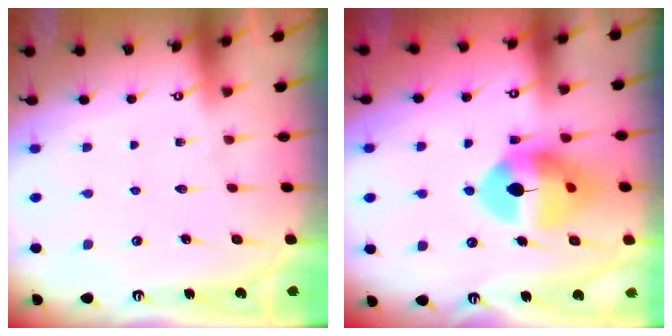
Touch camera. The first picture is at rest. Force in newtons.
{"total": 13.0, "press": 12.9, "slide": 1.7}